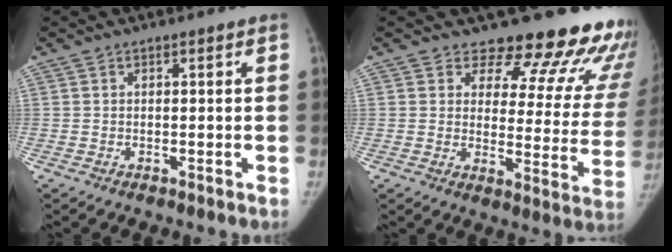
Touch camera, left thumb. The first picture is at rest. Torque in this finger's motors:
{"motor_torque": [0.61, 0.67, 0.27, -0.31, 0.04]}